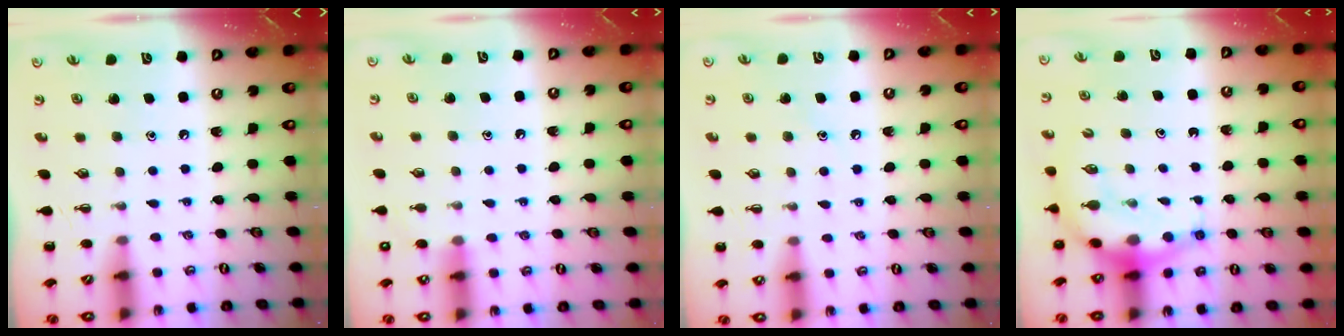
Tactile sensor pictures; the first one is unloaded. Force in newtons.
{"total": 6.0, "press": 5.7, "slide": 1.9}
{"total": 7.5, "press": 7.3, "slide": 2.0}
{"total": 9.3, "press": 9.0, "slide": 2.2}